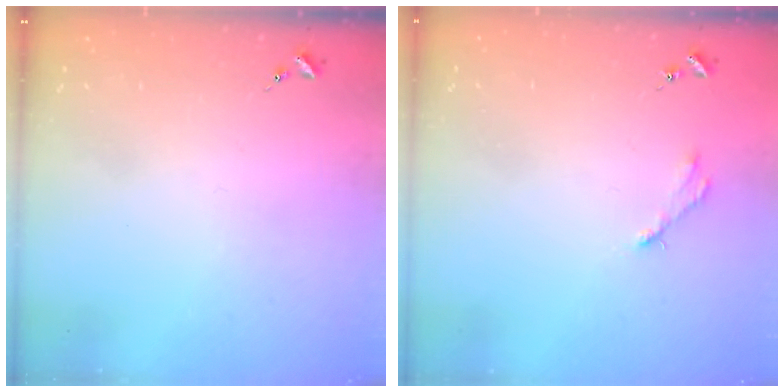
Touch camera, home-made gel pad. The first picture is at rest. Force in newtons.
{"total": 2.8, "press": 2.8, "slide": 0.4}